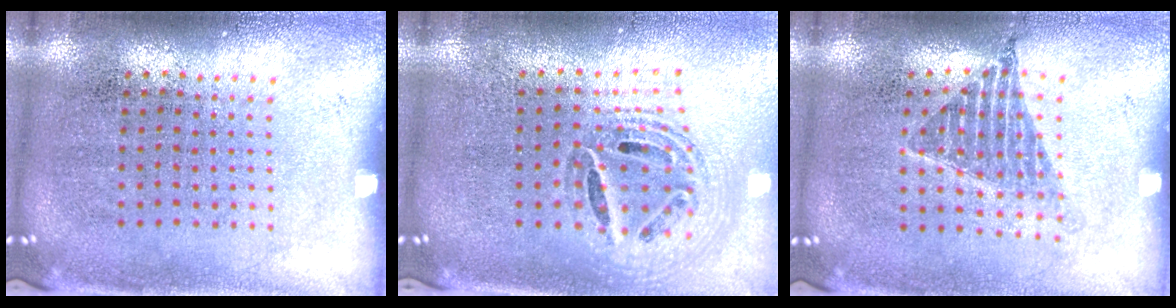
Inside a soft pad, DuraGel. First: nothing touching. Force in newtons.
{"total": 1.3, "press": 1.2, "slide": 0.5}
{"total": 1.1, "press": 1.0, "slide": 0.6}